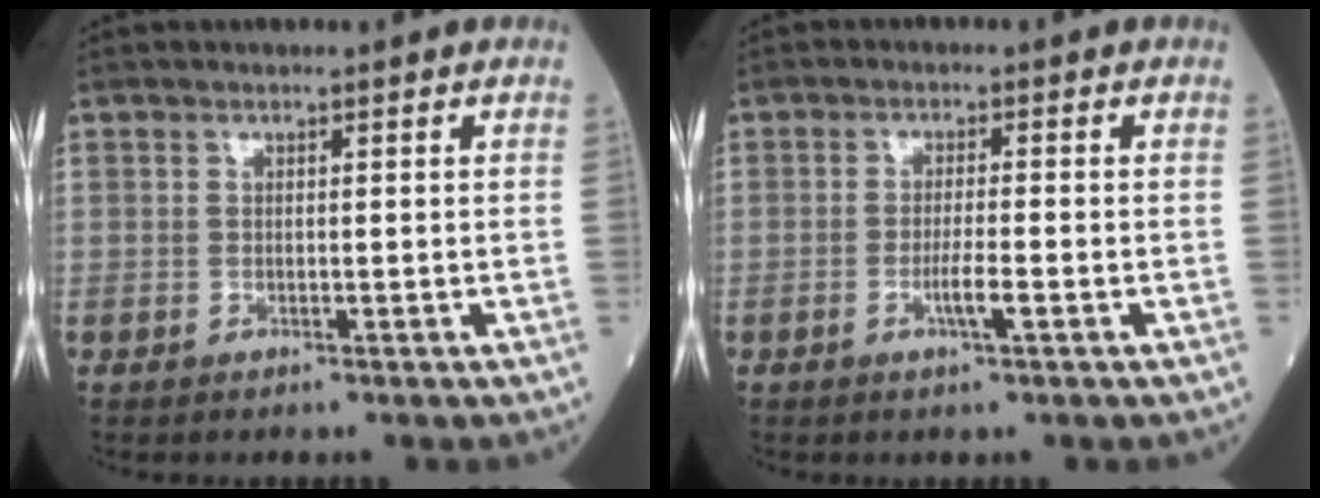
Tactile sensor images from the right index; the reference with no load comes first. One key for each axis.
{"total": 3.0, "fx": -1.2, "fy": 0.0, "fz": 2.7, "tx": -0.052, "ty": -0.003, "tz": -0.022}